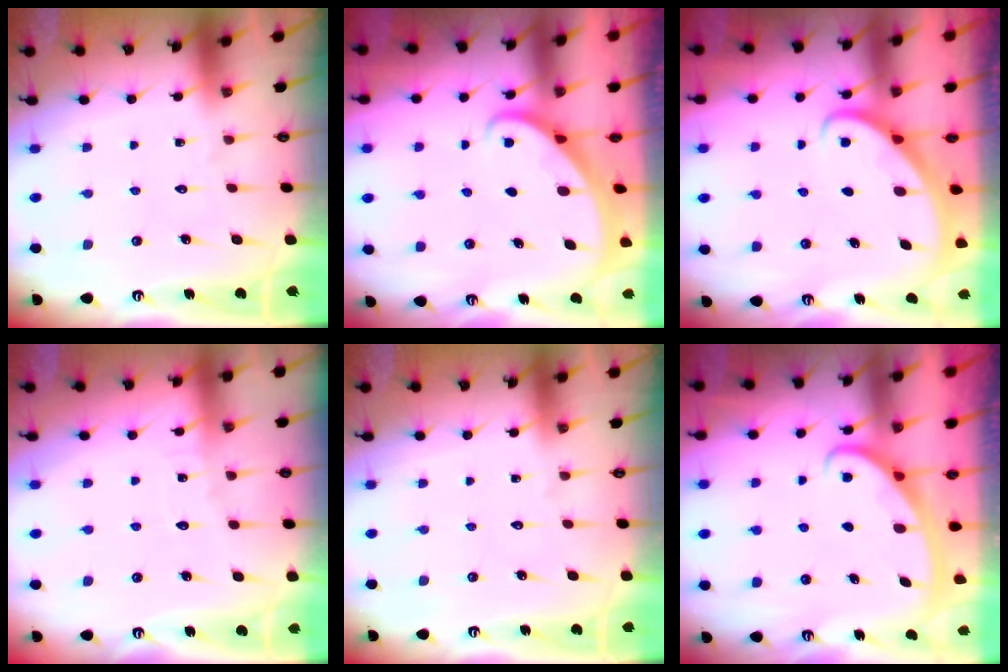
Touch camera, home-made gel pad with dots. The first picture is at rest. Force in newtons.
{"total": 1.8, "press": 1.8, "slide": 0.1}
{"total": 3.0, "press": 3.0, "slide": 0.2}
{"total": 2.7, "press": 2.7, "slide": 0.3}
{"total": 0.0}
{"total": 2.8, "press": 2.8, "slide": 0.4}